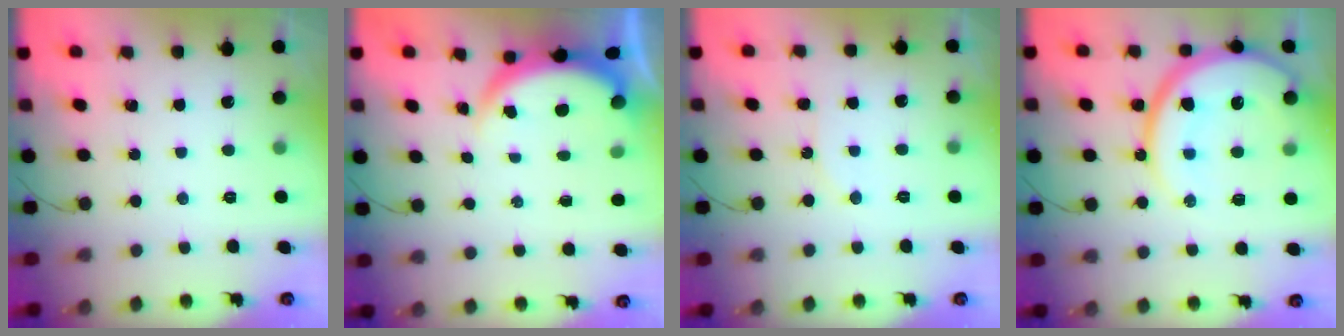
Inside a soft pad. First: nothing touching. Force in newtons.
{"total": 3.8, "press": 3.8, "slide": 0.2}
{"total": 5.4, "press": 5.4, "slide": 0.7}
{"total": 18.3, "press": 18.3, "slide": 1.7}